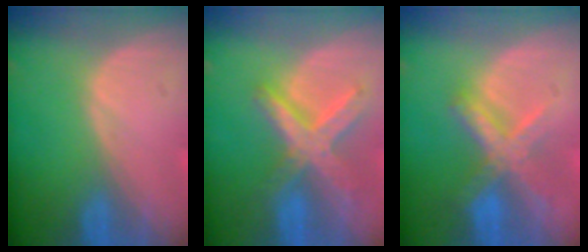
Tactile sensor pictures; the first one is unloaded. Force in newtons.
{"total": 8.2, "press": 7.1, "slide": 4.1}
{"total": 7.2, "press": 6.1, "slide": 3.9}